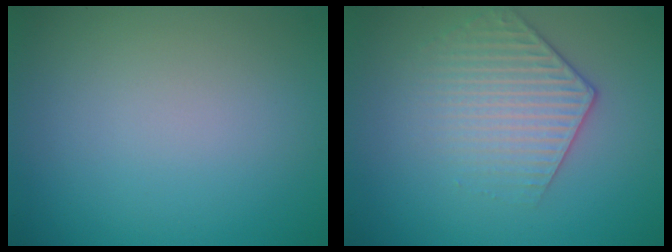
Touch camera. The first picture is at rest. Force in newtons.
{"total": 3.2, "press": 3.1, "slide": 0.9}